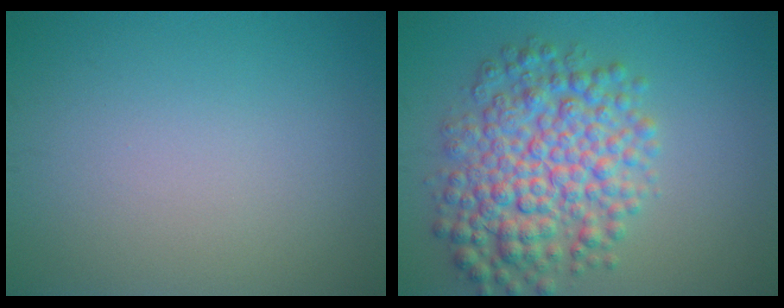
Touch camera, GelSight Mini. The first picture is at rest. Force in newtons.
{"total": 7.7, "press": 7.7, "slide": 0.1}